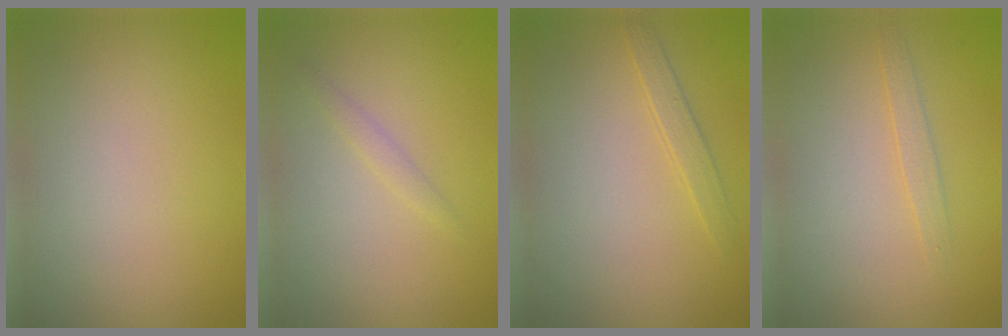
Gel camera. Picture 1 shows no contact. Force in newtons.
{"total": 1.0, "press": 1.0, "slide": 0.1}
{"total": 1.3, "press": 1.3, "slide": 0.1}
{"total": 1.1, "press": 1.1, "slide": 0.2}